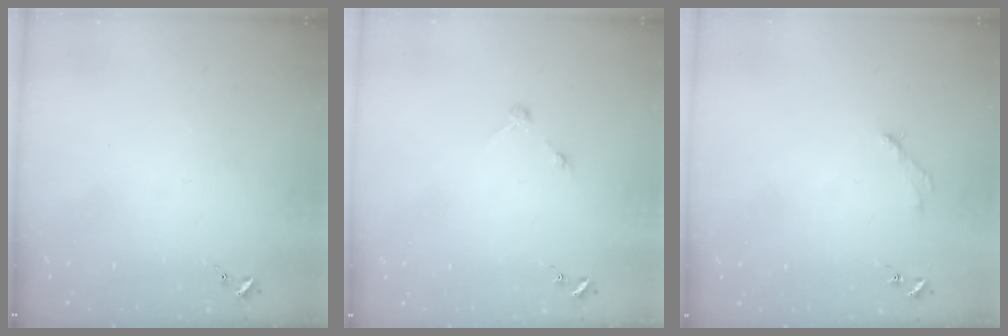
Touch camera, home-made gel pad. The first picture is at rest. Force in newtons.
{"total": 2.8, "press": 2.8, "slide": 0.3}
{"total": 2.5, "press": 2.5, "slide": 0.3}